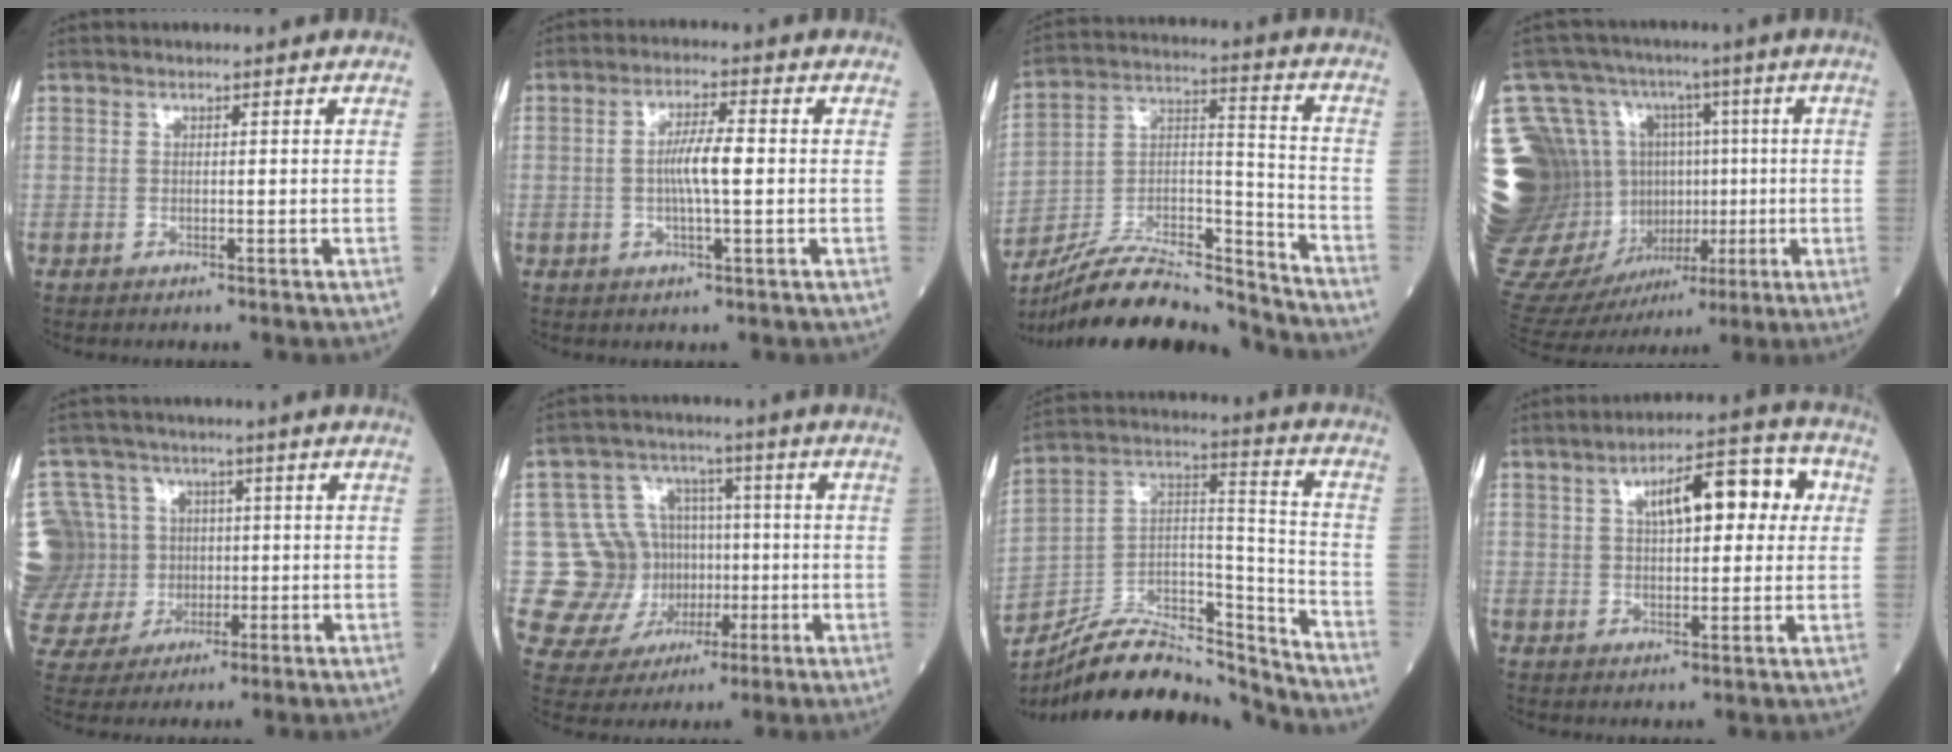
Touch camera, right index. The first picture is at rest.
{"total": 5.3, "force": [-0.2, 0.5, 5.3], "torque": [-0.101, 0.003, -0.006]}
{"total": 19.0, "force": [-18.1, 1.8, 5.8], "torque": [-0.114, 0.021, -0.314]}
{"total": 31.9, "force": [0.3, 25.1, 19.8], "torque": [-0.472, 0.071, 0.036]}
{"total": 16.9, "force": [0.8, 15.4, 7.0], "torque": [-0.217, 0.044, 0.042]}
{"total": 12.6, "force": [-0.7, 11.4, 5.3], "torque": [-0.100, 0.039, 0.015]}
{"total": 18.2, "force": [-17.1, 3.3, 5.3], "torque": [-0.089, 0.046, -0.293]}
{"total": 10.6, "force": [3.0, 4.0, 9.4], "torque": [-0.134, 0.034, 0.043]}